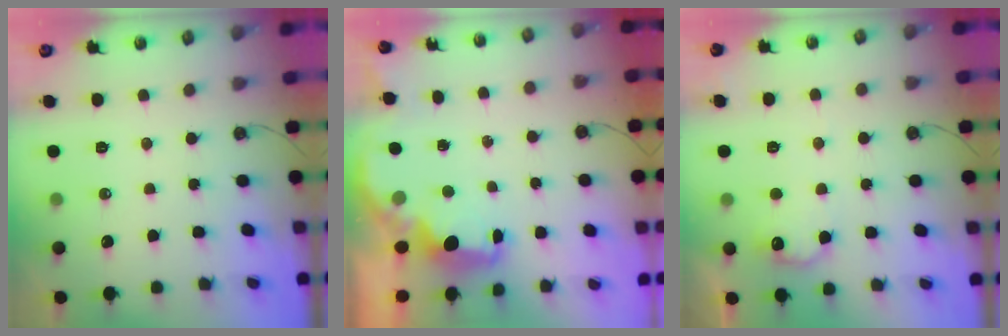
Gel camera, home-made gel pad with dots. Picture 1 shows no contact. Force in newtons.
{"total": 2.6, "press": 2.5, "slide": 0.8}
{"total": 10.4, "press": 10.4, "slide": 0.4}